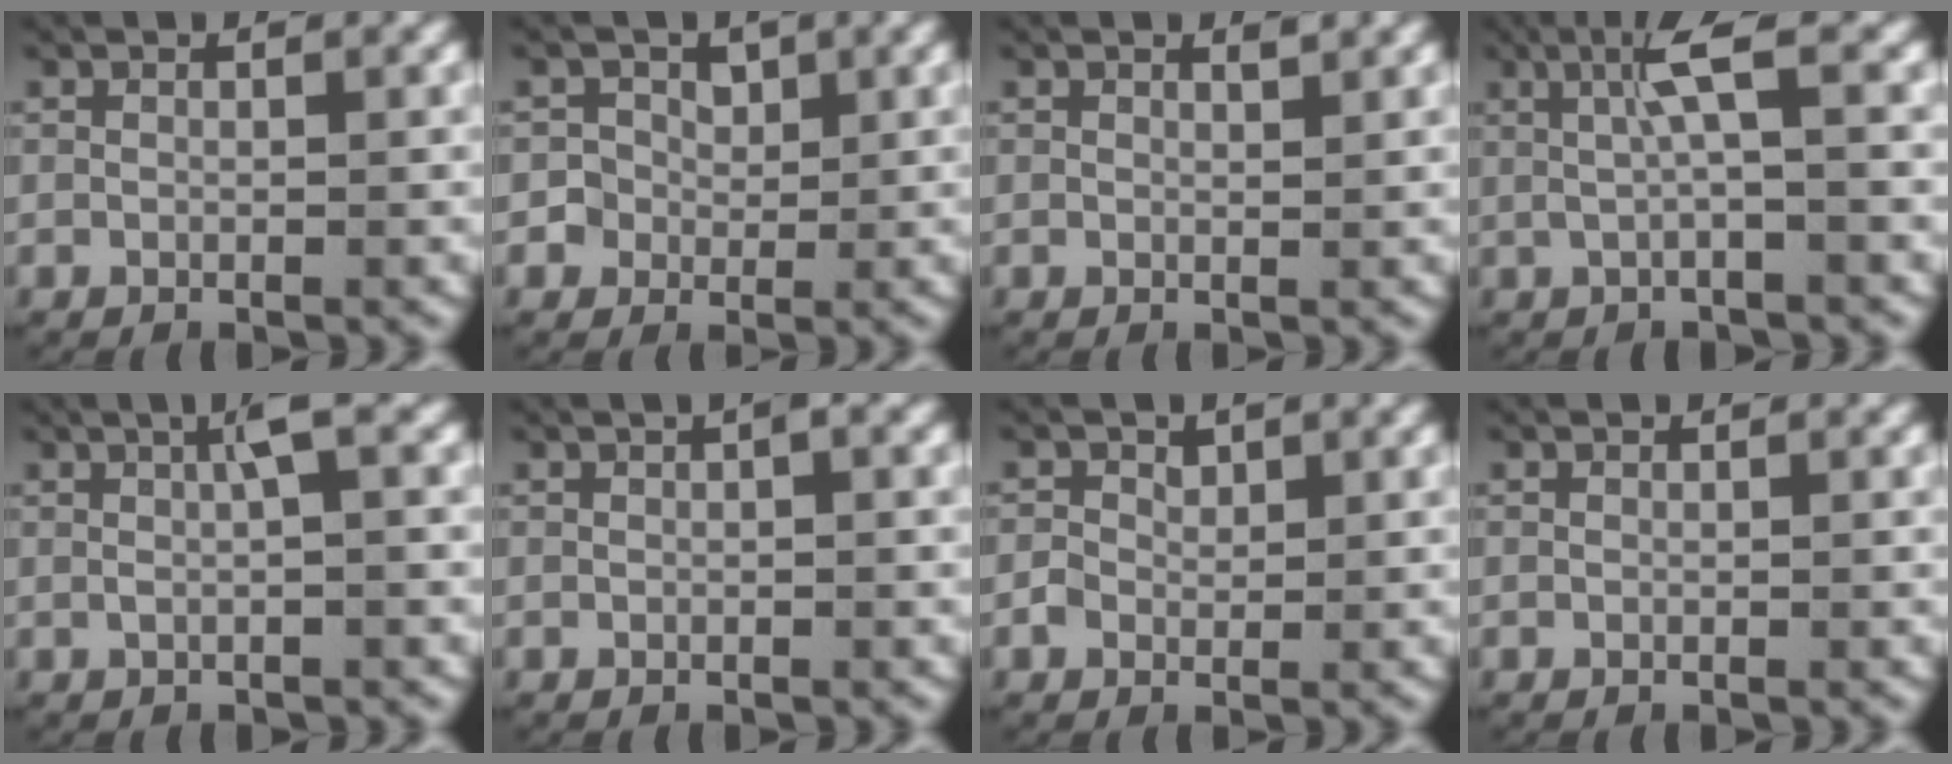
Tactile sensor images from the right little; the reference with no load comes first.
{"total": 4.7, "force": [-0.1, 4.4, 1.6], "torque": [-0.038, -0.008, -0.010]}
{"total": 0.6, "force": [0.5, 0.0, 0.4], "torque": [-0.003, -0.005, 0.010]}
{"total": 2.8, "force": [0.7, -0.5, 2.7], "torque": [-0.053, 0.006, 0.010]}
{"total": 1.7, "force": [0.3, -0.5, 1.6], "torque": [-0.024, 0.008, 0.002]}
{"total": 0.6, "force": [0.3, 0.0, 0.5], "torque": [-0.008, 0.004, 0.003]}
{"total": 1.2, "force": [0.4, 0.9, 0.7], "torque": [-0.019, -0.002, 0.008]}
{"total": 0.0}